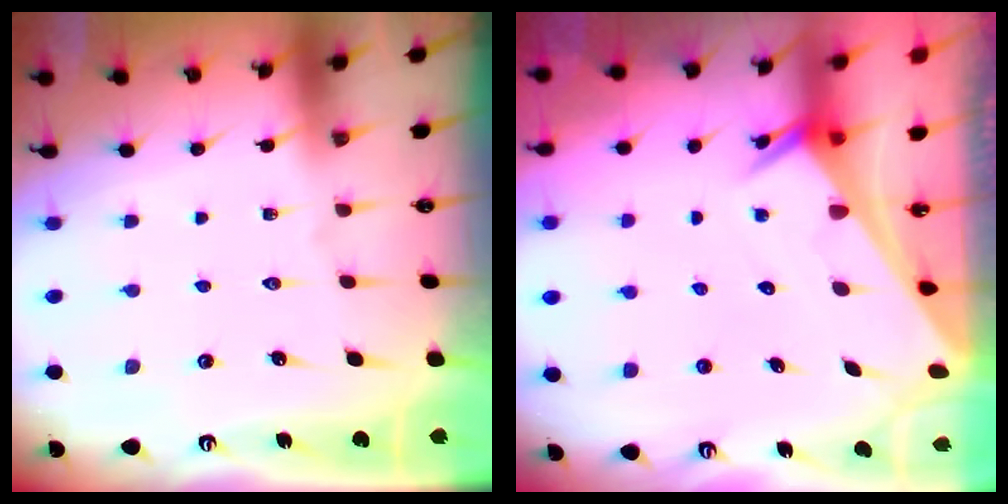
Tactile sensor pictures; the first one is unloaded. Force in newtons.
{"total": 2.7, "press": 2.7, "slide": 0.1}